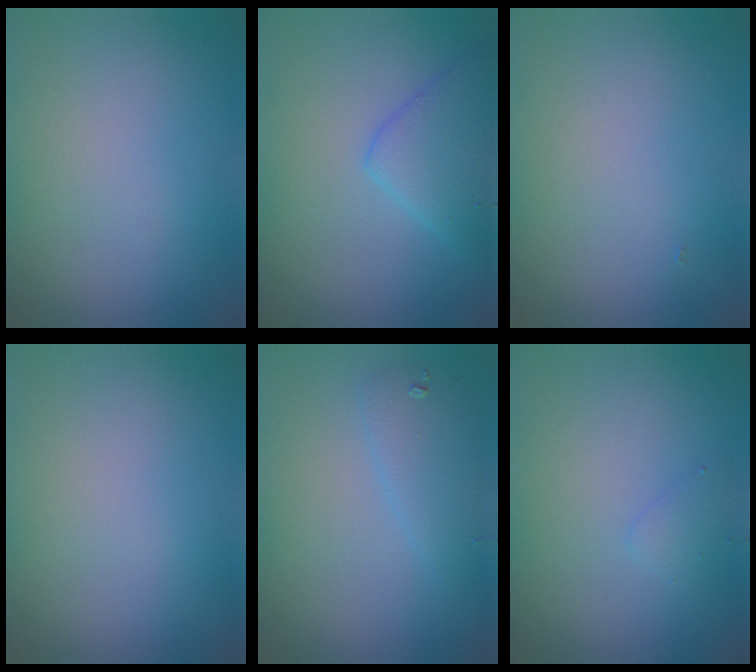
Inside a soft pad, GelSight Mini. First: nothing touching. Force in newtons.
{"total": 4.0, "press": 4.0, "slide": 0.2}
{"total": 0.0}
{"total": 0.0}
{"total": 2.4, "press": 2.4, "slide": 0.1}
{"total": 1.0, "press": 1.0, "slide": 0.1}